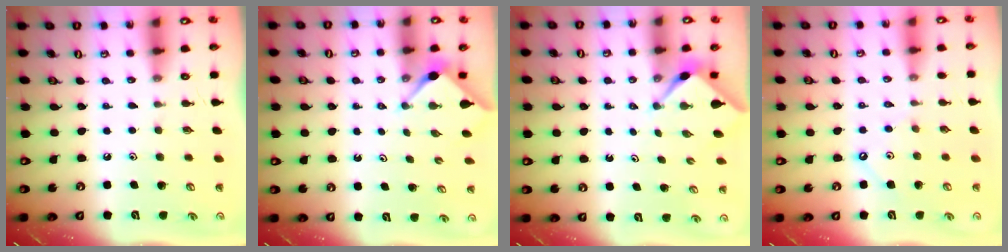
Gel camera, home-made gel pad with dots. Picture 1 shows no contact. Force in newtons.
{"total": 3.0, "press": 3.0, "slide": 0.4}
{"total": 2.3, "press": 2.3, "slide": 0.1}
{"total": 2.3, "press": 2.3, "slide": 0.4}